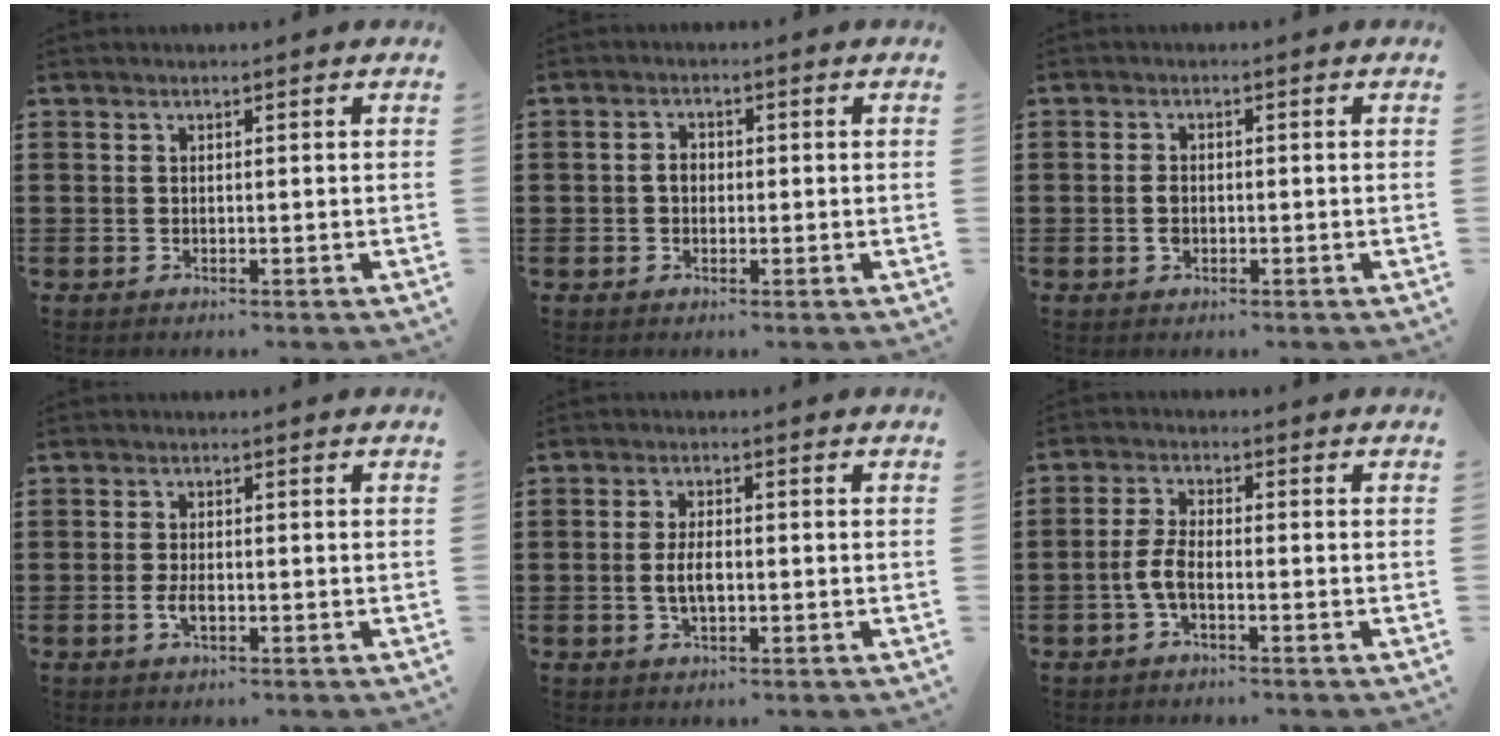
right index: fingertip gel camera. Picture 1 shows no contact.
{"total": 1.8, "force": [-0.1, 1.1, 1.4], "torque": [-0.026, 0.006, -0.004]}
{"total": 1.9, "force": [-0.4, 1.2, 1.5], "torque": [-0.036, 0.000, -0.009]}
{"total": 2.3, "force": [-0.6, 0.8, 2.1], "torque": [-0.045, -0.003, -0.012]}
{"total": 3.9, "force": [-0.5, 1.7, 3.4], "torque": [-0.078, -0.002, -0.014]}
{"total": 4.1, "force": [-1.4, 1.5, 3.5], "torque": [-0.089, -0.005, -0.034]}